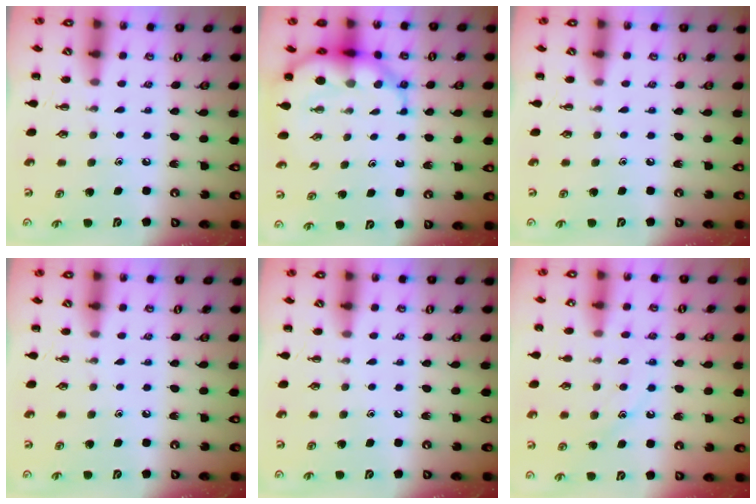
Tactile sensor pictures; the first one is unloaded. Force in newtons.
{"total": 7.9, "press": 7.6, "slide": 2.1}
{"total": 0.0}
{"total": 0.0}
{"total": 0.0}
{"total": 11.5, "press": 11.4, "slide": 1.1}